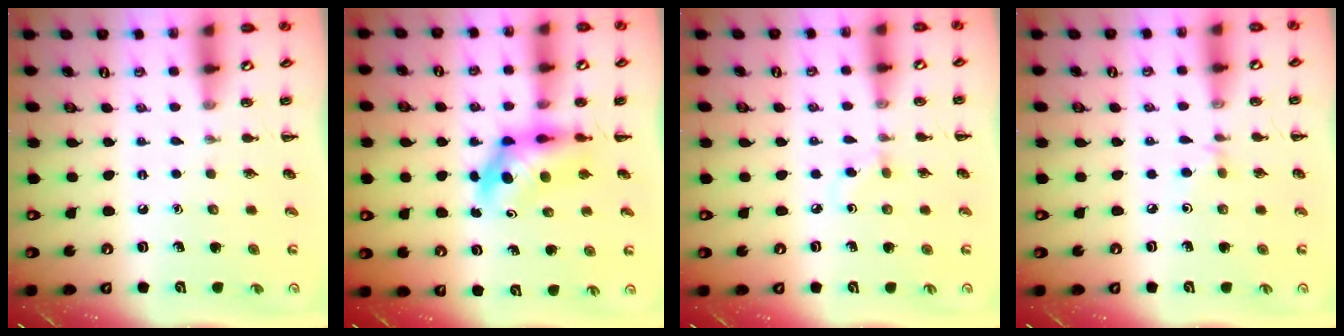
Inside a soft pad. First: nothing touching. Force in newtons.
{"total": 5.6, "press": 5.3, "slide": 1.6}
{"total": 2.9, "press": 2.7, "slide": 1.0}
{"total": 2.6, "press": 2.5, "slide": 0.9}